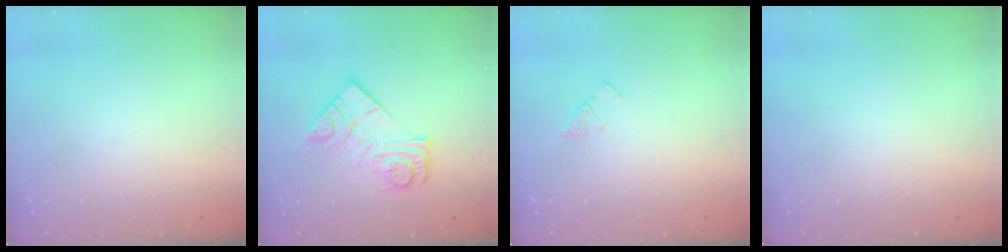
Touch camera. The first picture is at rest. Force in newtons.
{"total": 13.2, "press": 13.2, "slide": 0.9}
{"total": 3.3, "press": 3.3, "slide": 0.4}
{"total": 0.0}